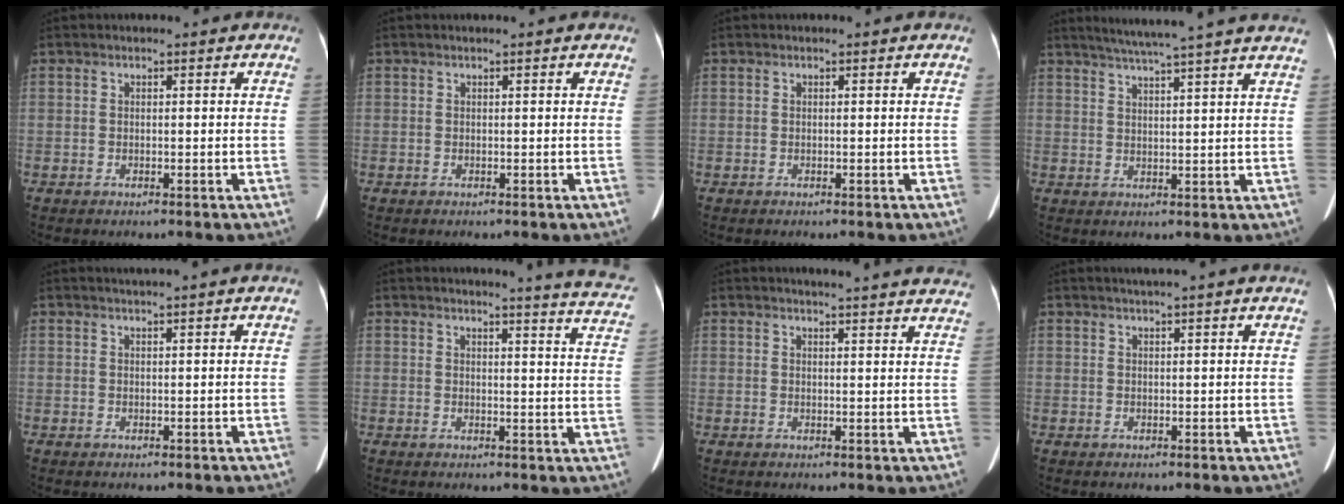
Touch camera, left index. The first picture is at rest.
{"total": 0.0}
{"total": 0.0}
{"total": 14.5, "force": [12.5, -1.3, 7.2], "torque": [-0.118, 0.005, 0.155]}
{"total": 1.7, "force": [1.5, -0.7, 0.6], "torque": [-0.008, 0.005, 0.032]}
{"total": 11.7, "force": [11.2, -0.3, 3.6], "torque": [-0.030, -0.078, 0.093]}
{"total": 18.5, "force": [17.6, 1.1, 5.7], "torque": [-0.068, -0.038, 0.192]}
{"total": 3.9, "force": [3.3, -0.8, 1.9], "torque": [-0.021, 0.017, 0.042]}